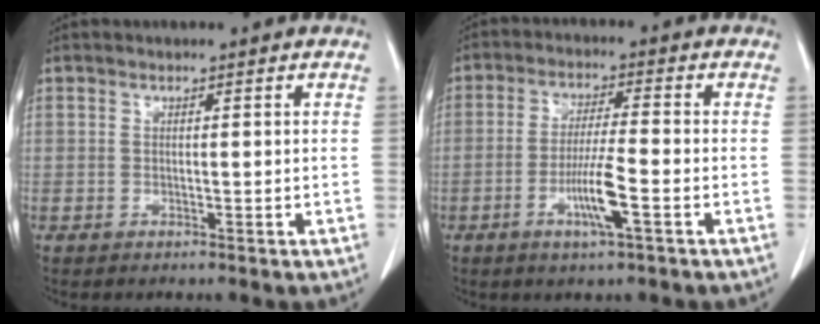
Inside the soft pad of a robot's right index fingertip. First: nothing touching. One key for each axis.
{"total": 7.0, "fx": -2.7, "fy": 0.0, "fz": 6.5, "tx": -0.124, "ty": -0.009, "tz": -0.051}